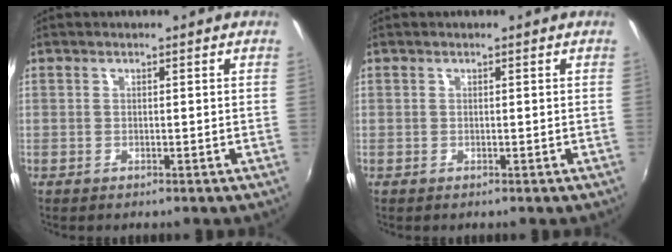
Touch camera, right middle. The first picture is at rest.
{"total": 0.0}